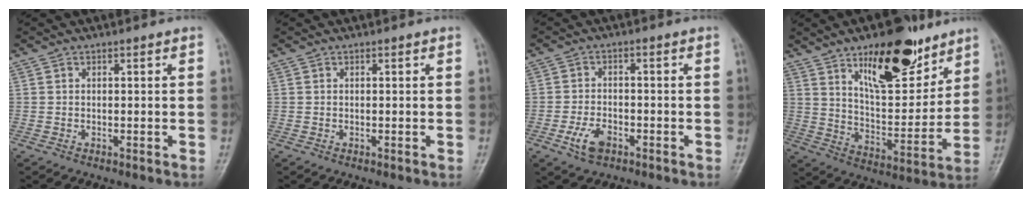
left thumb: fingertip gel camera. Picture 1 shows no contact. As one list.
[{"total": 0.0}, {"total": 4.9, "force": [-2.5, 2.8, 3.1], "torque": [-0.061, 0.012, -0.045]}, {"total": 18.6, "force": [11.5, 7.6, 12.4], "torque": [-0.143, -0.070, 0.193]}]